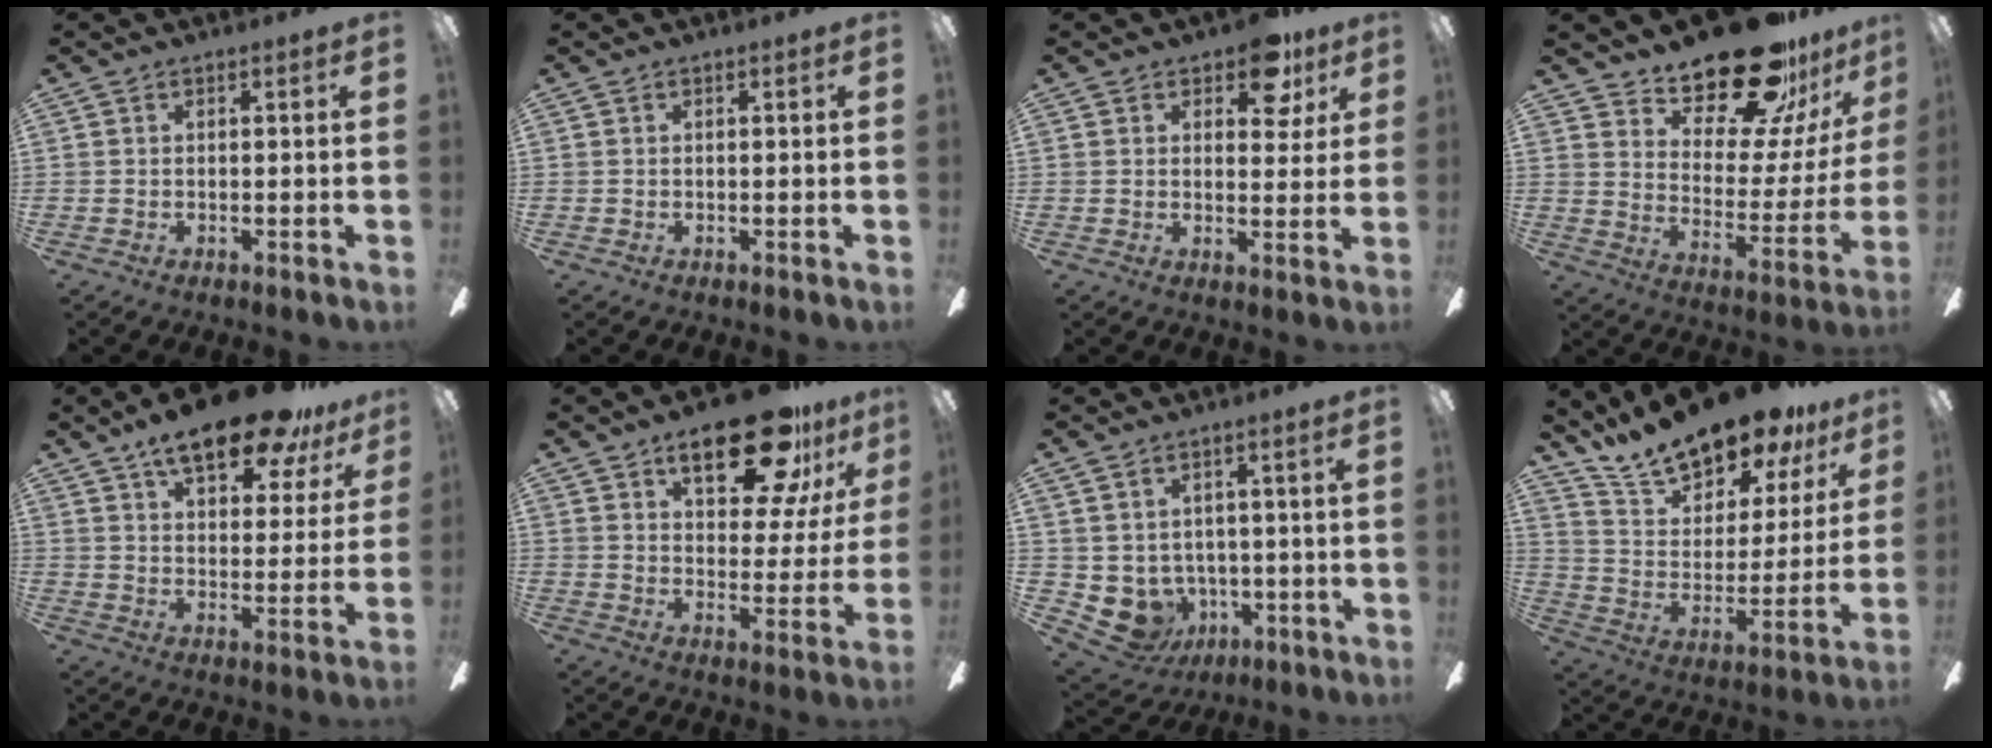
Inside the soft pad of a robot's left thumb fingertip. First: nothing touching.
{"total": 0.0}
{"total": 9.4, "force": [6.1, 4.8, 5.2], "torque": [-0.053, -0.026, 0.104]}
{"total": 23.1, "force": [19.0, 7.8, 10.6], "torque": [-0.160, -0.130, 0.322]}
{"total": 17.3, "force": [12.8, 5.6, 10.1], "torque": [-0.166, -0.069, 0.215]}
{"total": 19.4, "force": [12.2, 8.2, 12.7], "torque": [-0.177, -0.061, 0.197]}
{"total": 6.6, "force": [-1.5, 6.0, 2.1], "torque": [-0.081, 0.004, -0.023]}
{"total": 18.8, "force": [17.0, 5.0, 6.1], "torque": [-0.118, -0.130, 0.296]}